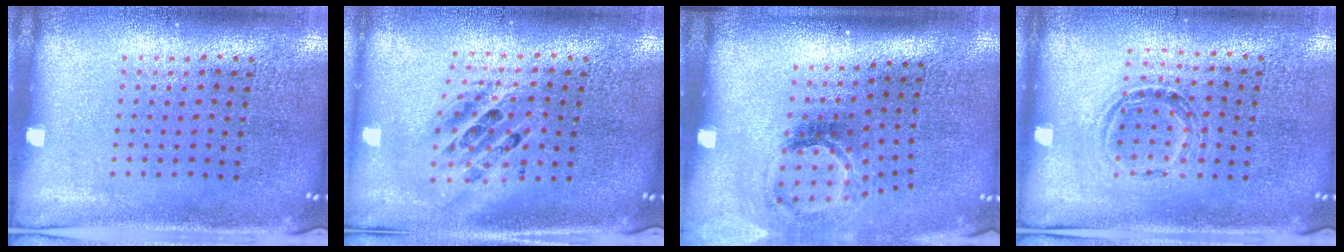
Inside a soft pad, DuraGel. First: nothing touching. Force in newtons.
{"total": 1.8, "press": 1.5, "slide": 1.1}
{"total": 2.1, "press": 1.3, "slide": 1.6}
{"total": 1.1, "press": 1.0, "slide": 0.4}